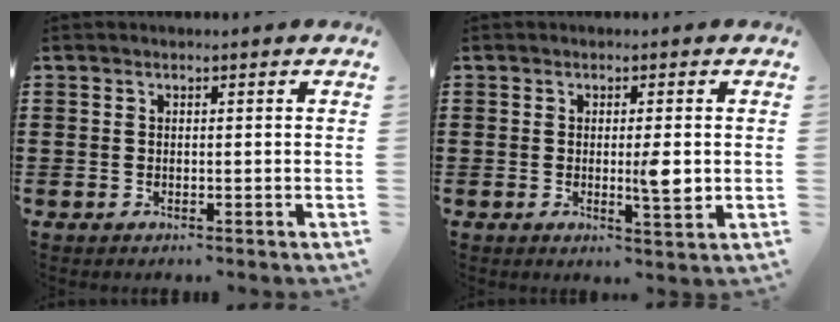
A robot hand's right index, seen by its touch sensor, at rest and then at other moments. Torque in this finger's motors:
{"motor_torque": [1.30, 0.85, 0.10, 0.11]}